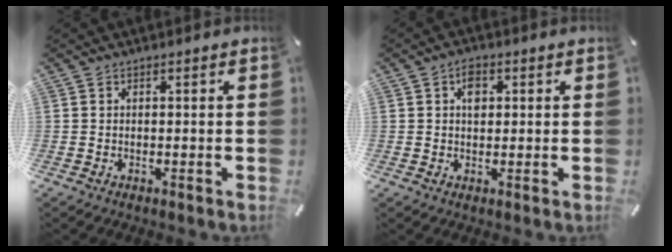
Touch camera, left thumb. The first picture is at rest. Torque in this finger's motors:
{"motor_torque": [0.62, 0.83, 0.27, -0.27, 0.19]}